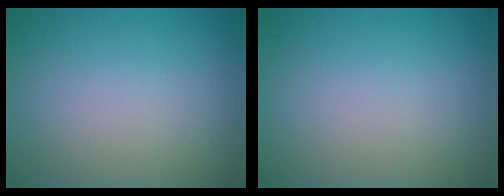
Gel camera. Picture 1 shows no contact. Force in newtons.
{"total": 0.0}